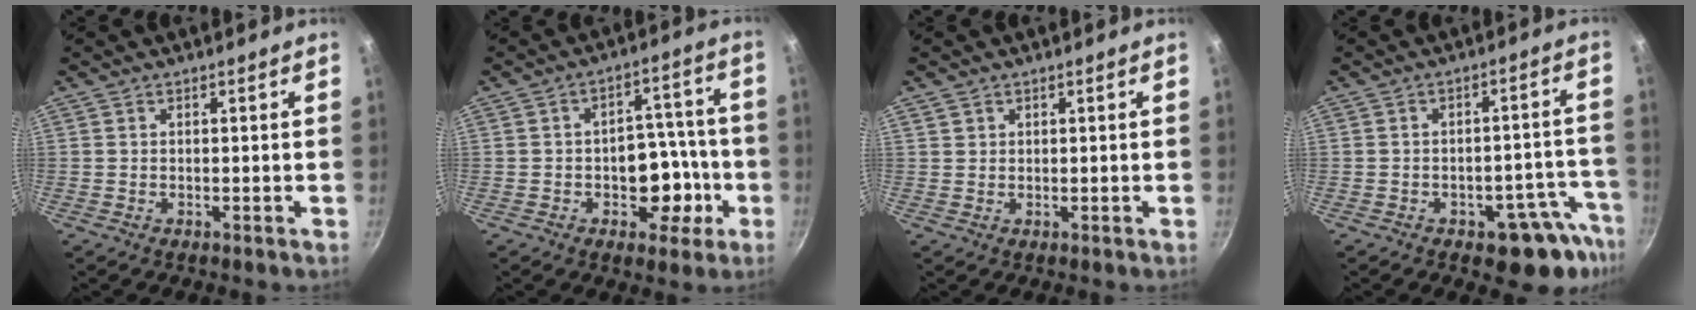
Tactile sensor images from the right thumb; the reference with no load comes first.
{"total": 10.6, "force": [-3.3, 7.6, 6.7], "torque": [-0.037, 0.037, -0.037]}
{"total": 1.1, "force": [0.6, 0.9, 0.2], "torque": [0.004, 0.005, 0.010]}
{"total": 10.6, "force": [-5.9, 5.9, 6.5], "torque": [-0.007, 0.058, -0.062]}